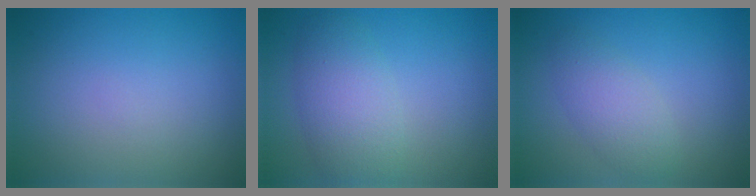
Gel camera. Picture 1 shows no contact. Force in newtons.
{"total": 4.3, "press": 4.3, "slide": 0.1}
{"total": 2.7, "press": 2.7, "slide": 0.1}